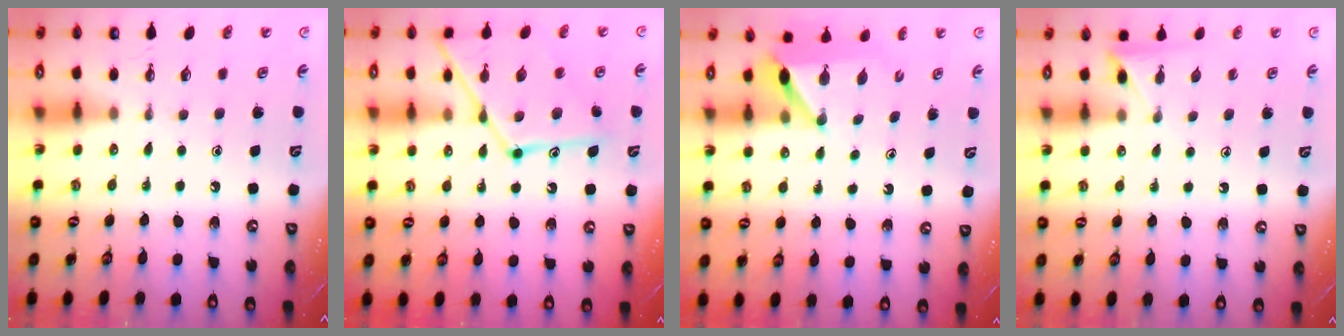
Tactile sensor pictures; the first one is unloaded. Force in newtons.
{"total": 15.7, "press": 15.6, "slide": 1.4}
{"total": 6.0, "press": 6.0, "slide": 0.5}
{"total": 3.3, "press": 3.3, "slide": 0.4}